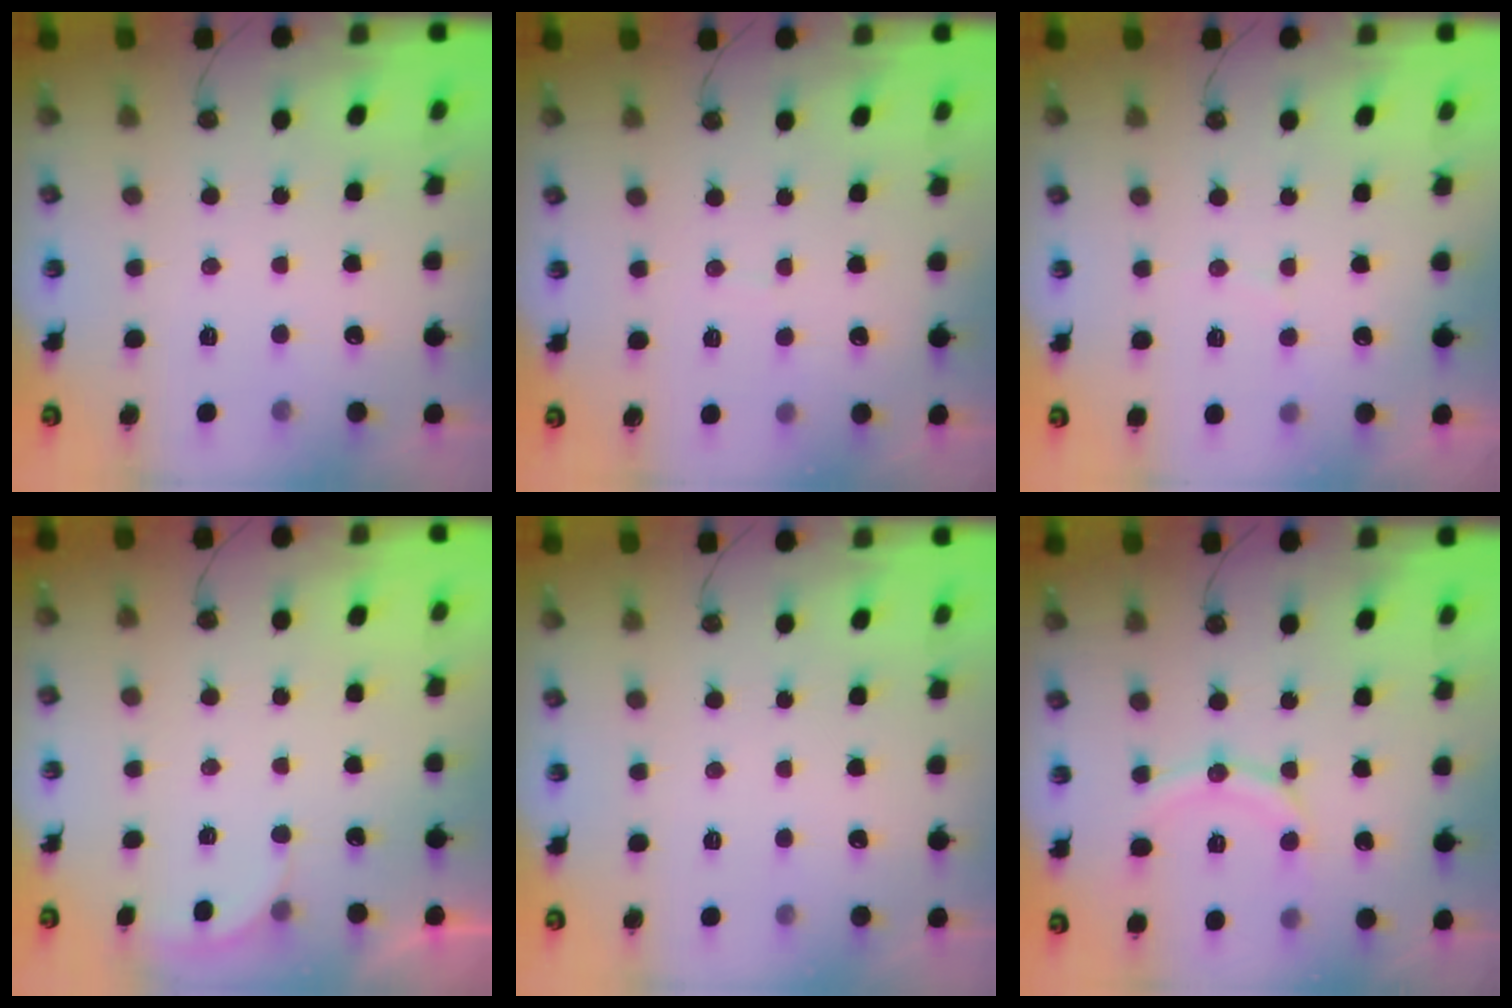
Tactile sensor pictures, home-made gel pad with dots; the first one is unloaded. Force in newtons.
{"total": 2.6, "press": 2.6, "slide": 0.3}
{"total": 2.9, "press": 2.6, "slide": 1.2}
{"total": 2.1, "press": 2.1, "slide": 0.6}
{"total": 0.0}
{"total": 11.3, "press": 11.3, "slide": 0.8}